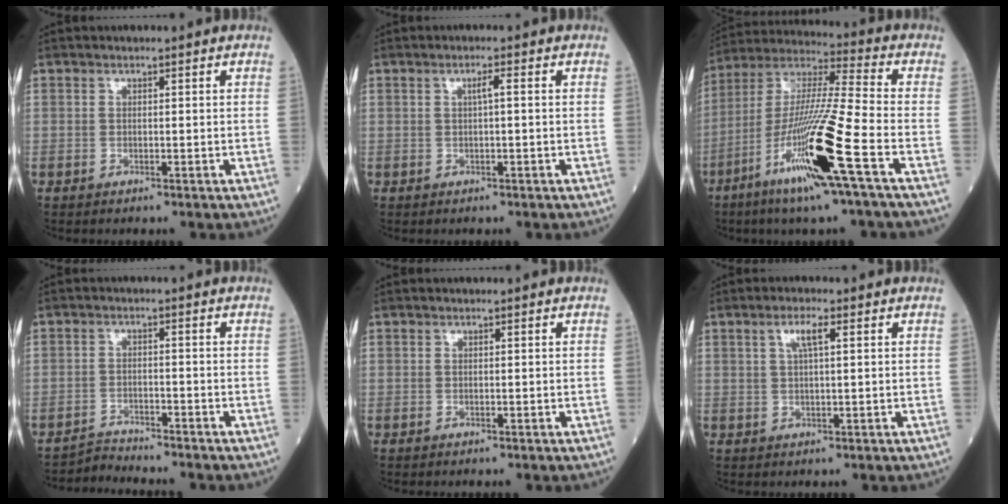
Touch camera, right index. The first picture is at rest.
{"total": 1.4, "force": [0.2, 0.0, 1.4], "torque": [-0.026, 0.004, 0.002]}
{"total": 18.1, "force": [-7.7, -0.6, 16.4], "torque": [-0.344, -0.030, -0.151]}
{"total": 3.2, "force": [-2.9, -0.7, -1.0], "torque": [0.019, -0.014, -0.050]}
{"total": 0.0}
{"total": 3.2, "force": [1.3, 0.4, 2.9], "torque": [-0.059, 0.006, 0.024]}